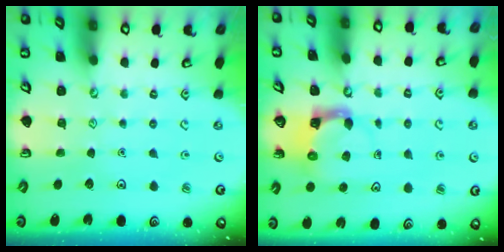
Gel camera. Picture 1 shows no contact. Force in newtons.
{"total": 4.0, "press": 3.9, "slide": 0.4}